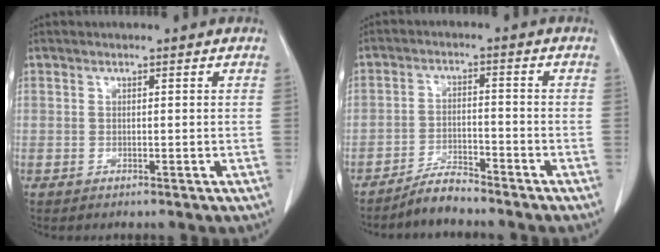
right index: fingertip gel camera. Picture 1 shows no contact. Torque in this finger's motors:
{"motor_torque": [-0.50, -0.14, -0.29, -0.21]}